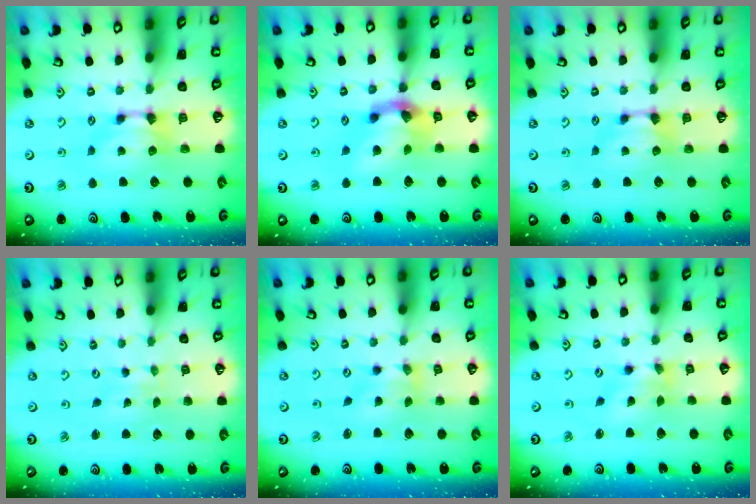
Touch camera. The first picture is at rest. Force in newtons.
{"total": 6.5, "press": 6.0, "slide": 2.3}
{"total": 0.0}
{"total": 5.2, "press": 5.2, "slide": 0.2}
{"total": 1.0, "press": 0.2, "slide": 0.9}
{"total": 1.4, "press": 0.4, "slide": 1.4}